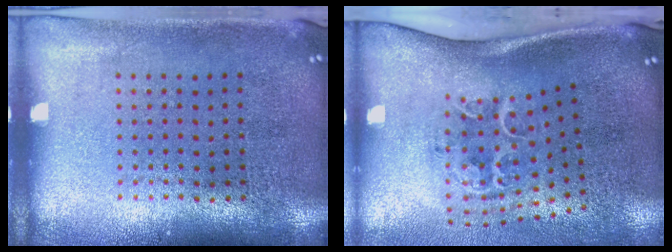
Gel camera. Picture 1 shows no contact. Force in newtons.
{"total": 2.2, "press": 1.3, "slide": 1.7}